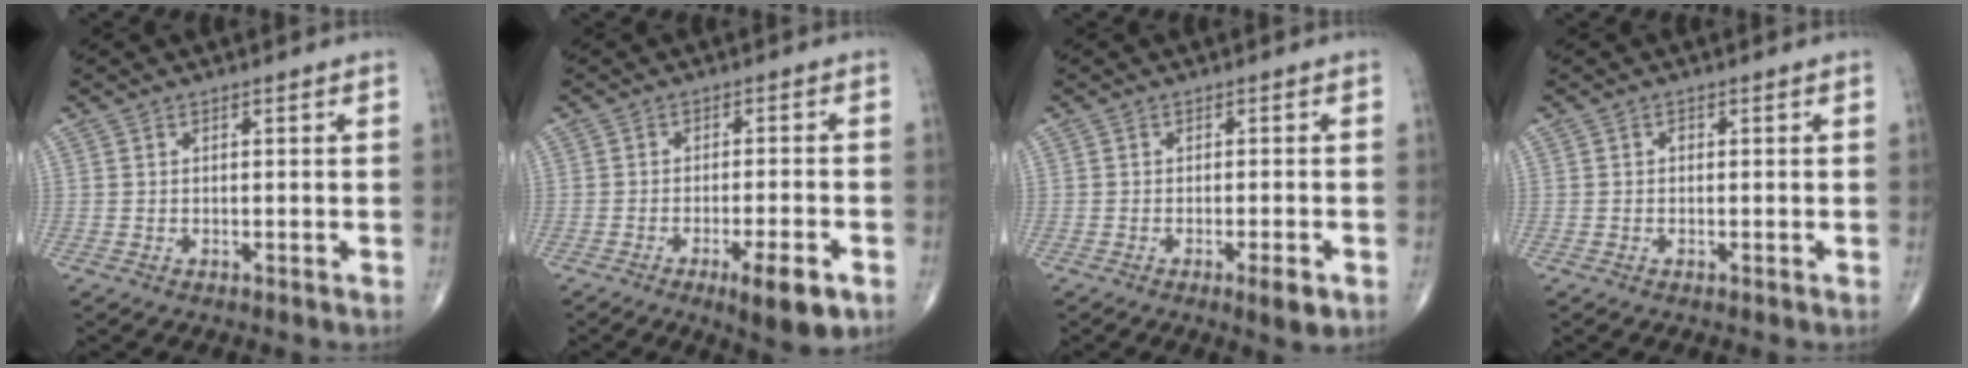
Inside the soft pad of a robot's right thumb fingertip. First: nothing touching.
{"total": 8.0, "force": [-4.0, 1.7, 6.8], "torque": [-0.099, 0.004, -0.056]}
{"total": 3.6, "force": [-1.7, 0.6, 3.1], "torque": [-0.044, -0.004, -0.026]}
{"total": 0.6, "force": [0.0, 0.5, 0.4], "torque": [-0.003, 0.002, -0.004]}